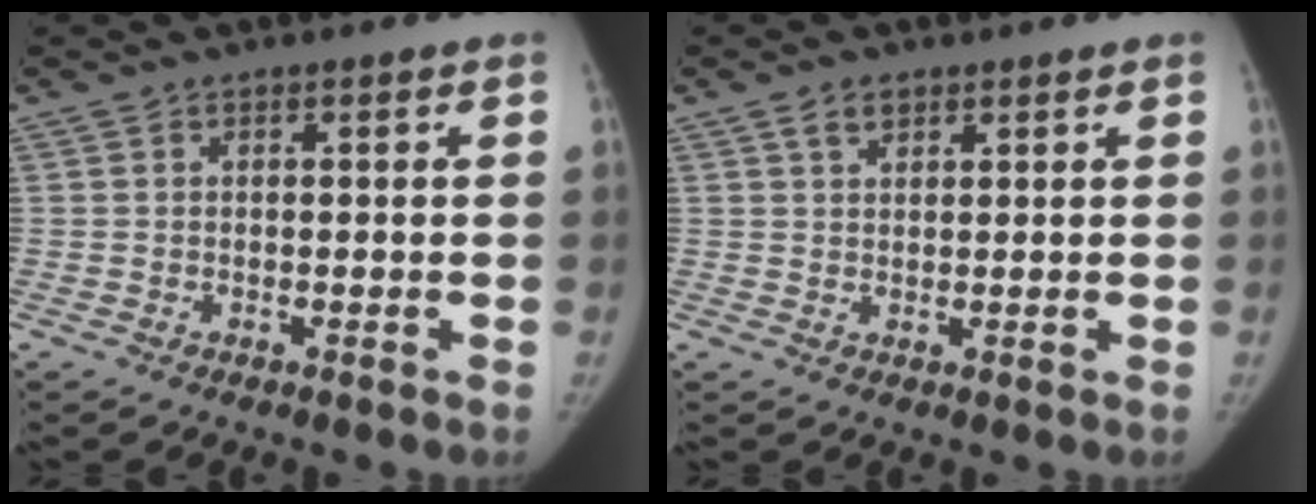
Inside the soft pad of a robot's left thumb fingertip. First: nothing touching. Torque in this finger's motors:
{"motor_torque": [0.14, -0.02, 0.33, -0.15, 0.11]}